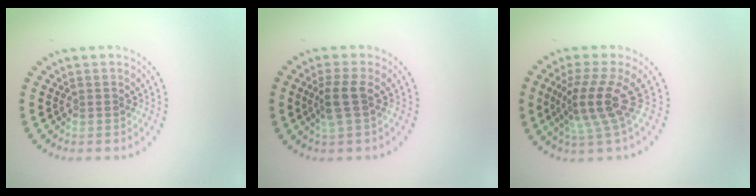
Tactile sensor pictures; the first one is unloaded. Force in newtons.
{"total": 2.4, "press": 1.9, "slide": 1.5}
{"total": 4.1, "press": 2.8, "slide": 3.0}